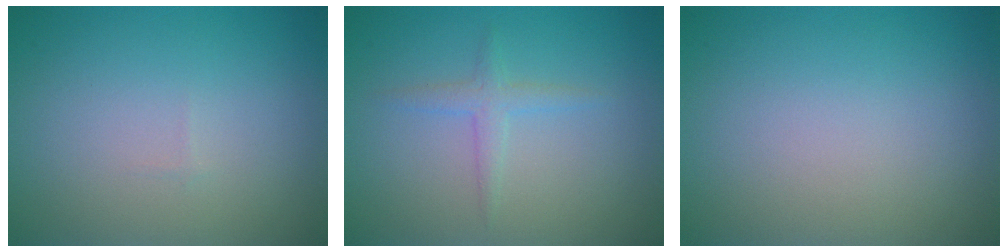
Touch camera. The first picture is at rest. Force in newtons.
{"total": 1.5, "press": 1.5, "slide": 0.0}
{"total": 0.0}